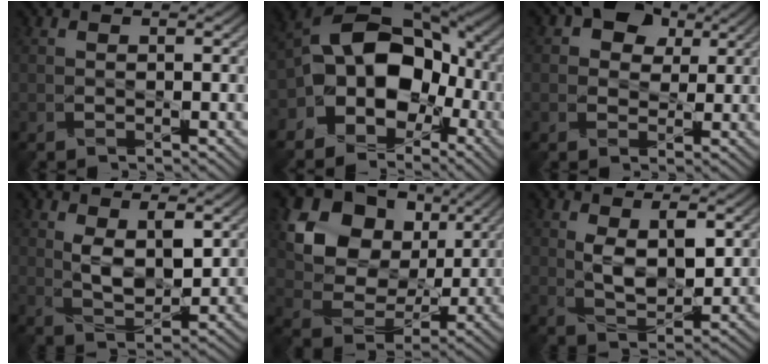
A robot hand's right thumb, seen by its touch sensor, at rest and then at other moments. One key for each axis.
{"total": 12.2, "fx": -3.3, "fy": 9.1, "fz": 7.5, "tx": -0.130, "ty": -0.002, "tz": -0.075}
{"total": 8.4, "fx": 4.0, "fy": 6.0, "fz": 4.3, "tx": -0.096, "ty": 0.026, "tz": 0.043}
{"total": 5.5, "fx": 1.8, "fy": 2.8, "fz": 4.3, "tx": -0.090, "ty": -0.009, "tz": 0.039}
{"total": 13.3, "fx": 5.1, "fy": 10.0, "fz": 7.1, "tx": -0.159, "ty": 0.010, "tz": 0.088}
{"total": 5.6, "fx": 1.6, "fy": 2.9, "fz": 4.5, "tx": -0.092, "ty": -0.009, "tz": 0.035}